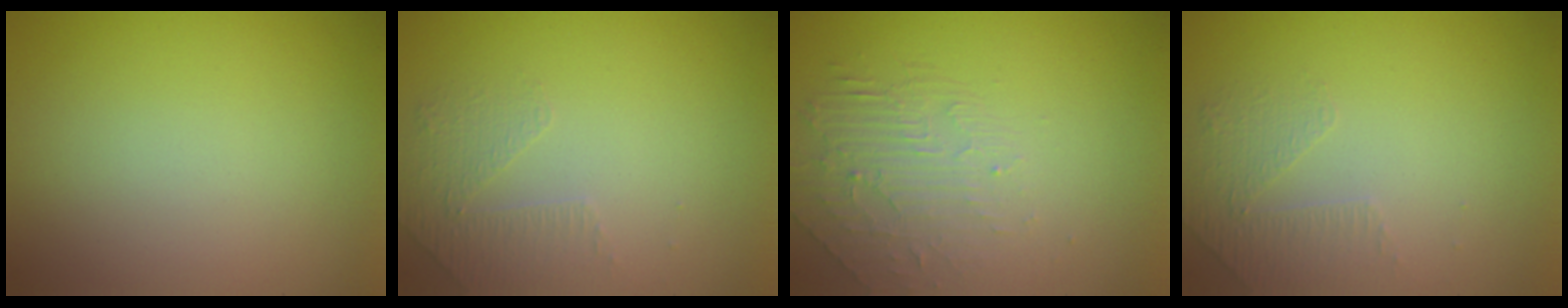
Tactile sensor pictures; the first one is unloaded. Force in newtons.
{"total": 1.4, "press": 0.9, "slide": 1.1}
{"total": 2.1, "press": 1.2, "slide": 1.7}
{"total": 1.4, "press": 0.9, "slide": 1.1}